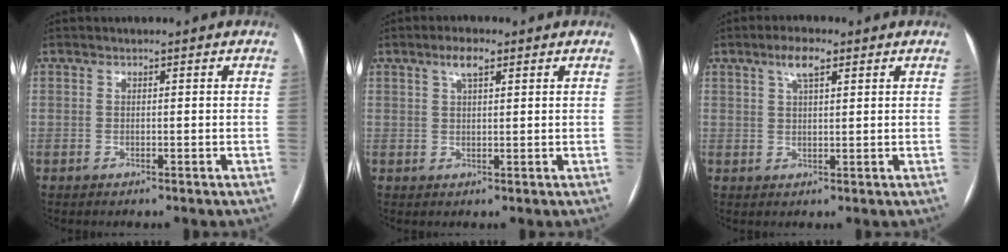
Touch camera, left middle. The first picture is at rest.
{"total": 3.2, "force": [1.8, 0.8, 2.4], "torque": [-0.050, 0.009, 0.033]}
{"total": 4.0, "force": [2.3, 1.0, 3.1], "torque": [-0.063, 0.010, 0.042]}